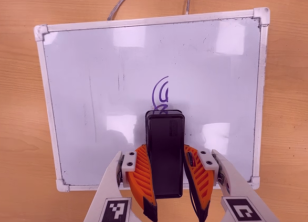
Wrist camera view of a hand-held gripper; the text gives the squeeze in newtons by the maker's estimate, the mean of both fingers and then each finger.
{"total": 6.4, "left": 5.3, "right": 7.5}